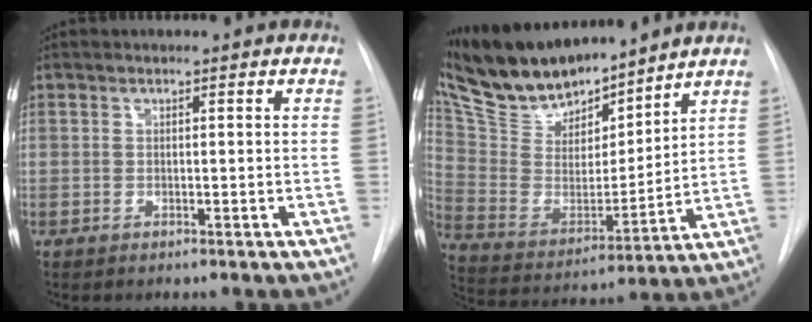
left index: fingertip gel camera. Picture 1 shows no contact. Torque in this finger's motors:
{"motor_torque": [1.06, -1.08, 0.20, 0.08]}